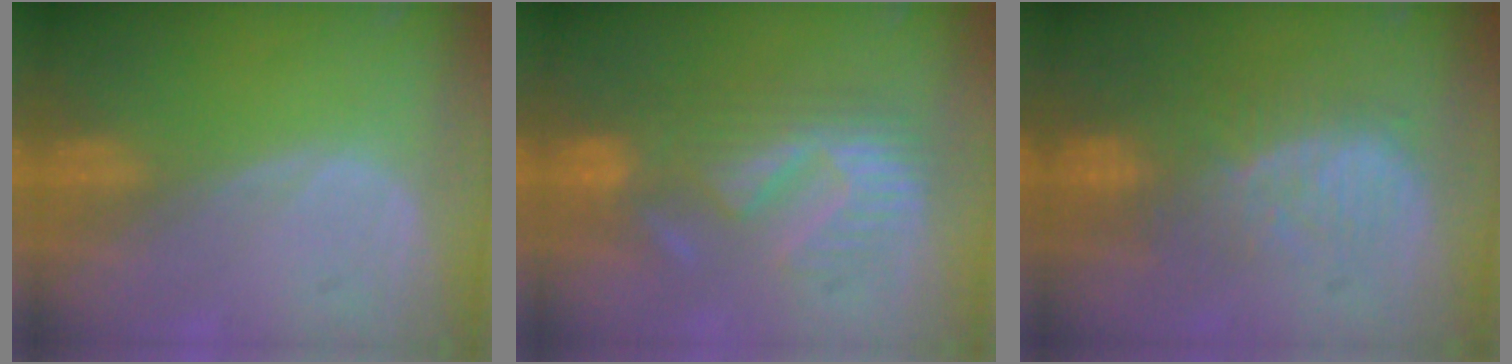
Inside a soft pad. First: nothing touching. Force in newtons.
{"total": 8.7, "press": 8.6, "slide": 1.5}
{"total": 10.1, "press": 8.5, "slide": 5.6}